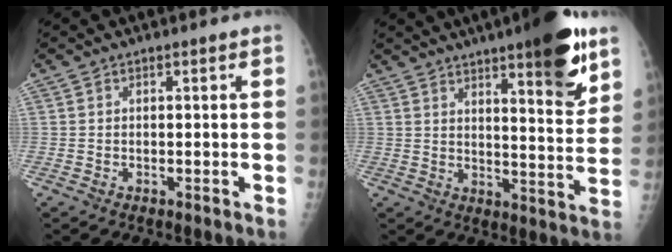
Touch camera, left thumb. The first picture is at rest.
{"total": 16.2, "force": [9.7, 3.6, 12.4], "torque": [-0.144, -0.053, 0.138]}